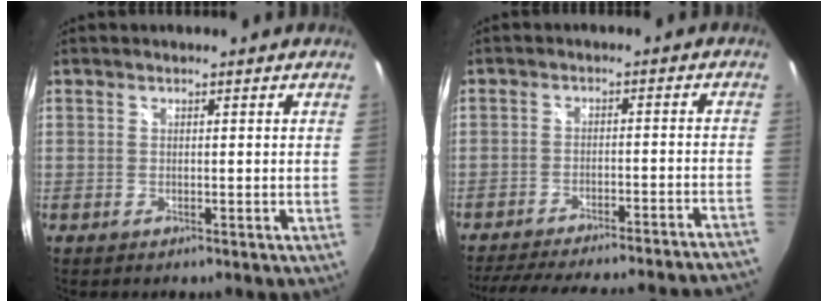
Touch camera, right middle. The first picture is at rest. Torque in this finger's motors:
{"motor_torque": [1.09, -1.04, 0.39, 0.09]}